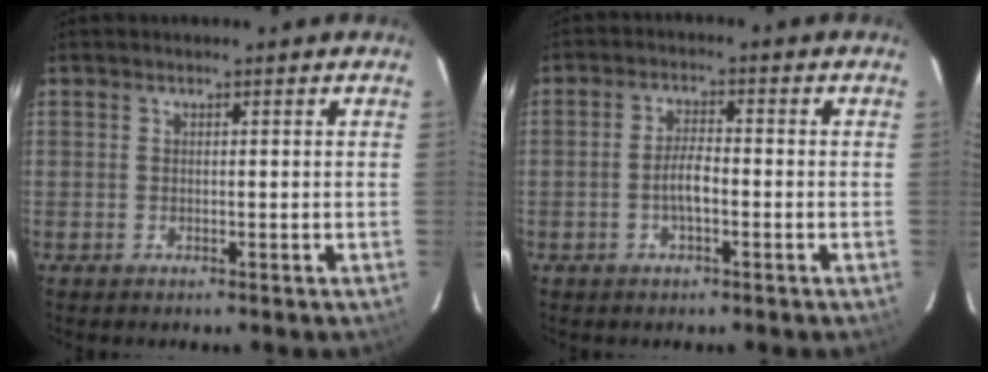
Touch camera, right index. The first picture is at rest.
{"total": 3.9, "force": [-1.3, 1.1, 3.5], "torque": [-0.071, 0.005, -0.023]}